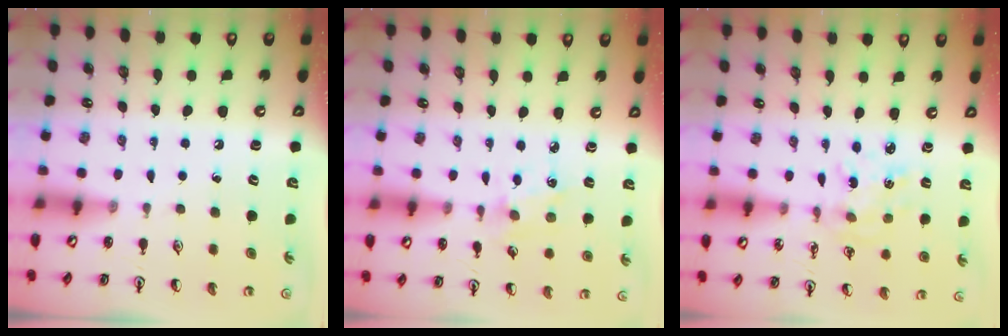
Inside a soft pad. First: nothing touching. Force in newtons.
{"total": 2.1, "press": 2.1, "slide": 0.0}
{"total": 2.1, "press": 2.1, "slide": 0.2}